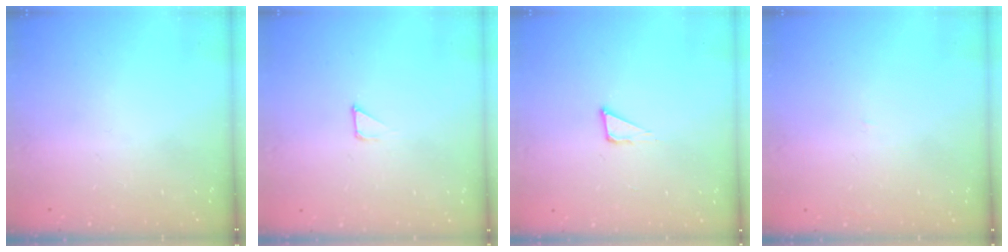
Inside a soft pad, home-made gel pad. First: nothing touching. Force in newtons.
{"total": 1.2, "press": 1.2, "slide": 0.0}
{"total": 4.0, "press": 3.9, "slide": 0.8}
{"total": 0.9, "press": 0.9, "slide": 0.1}